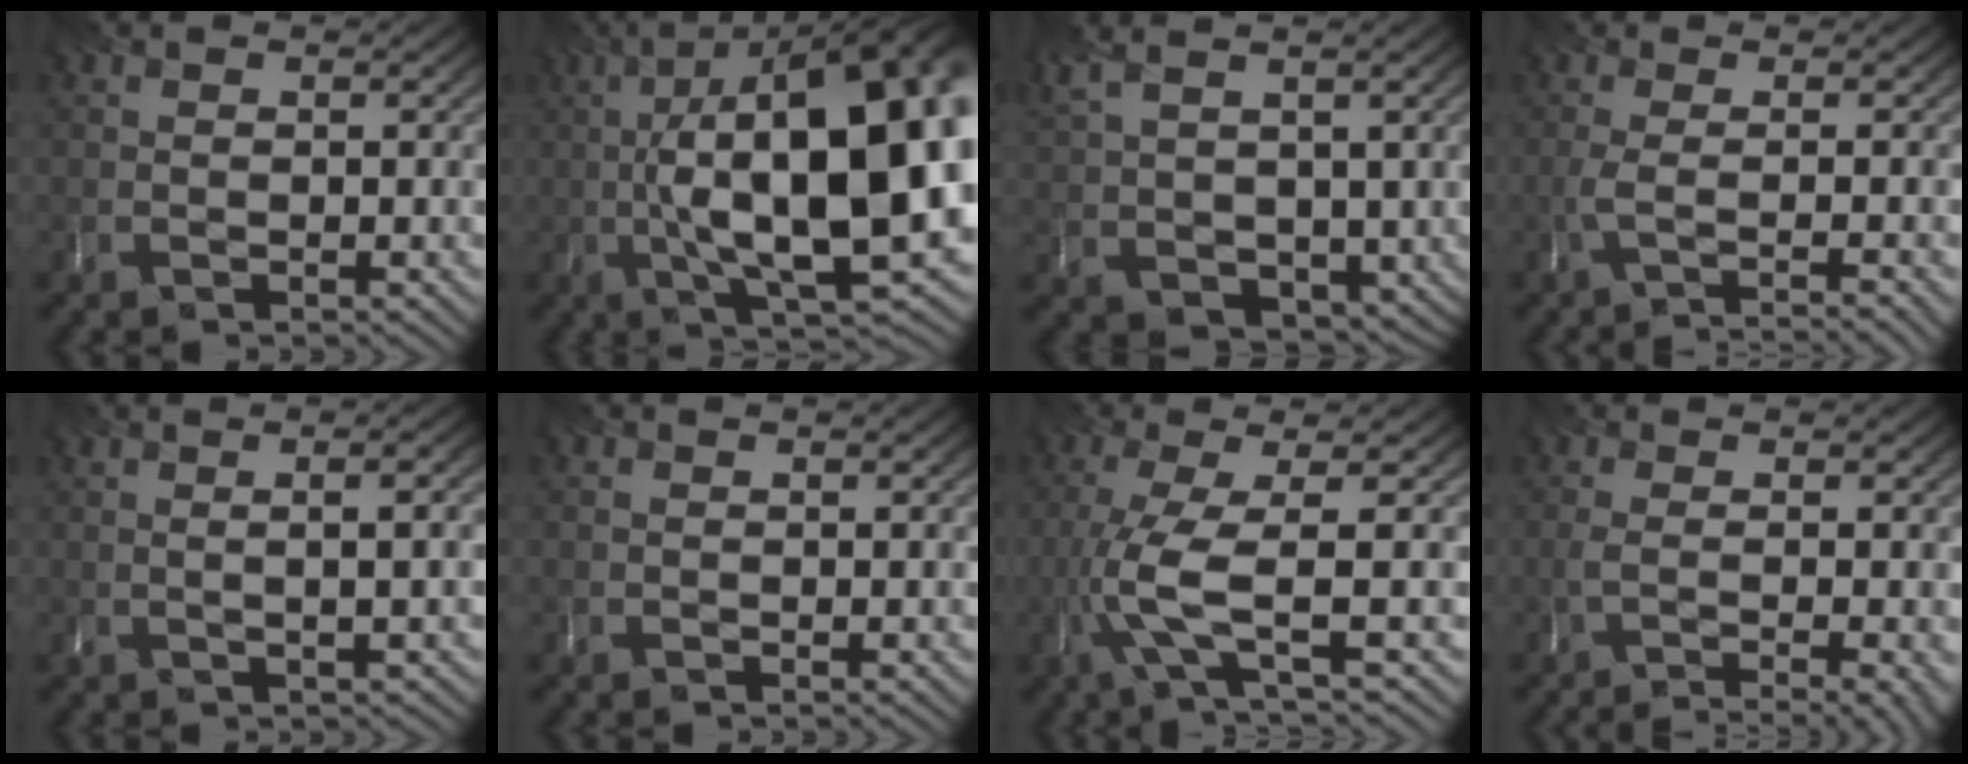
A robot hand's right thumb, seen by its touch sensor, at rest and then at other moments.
{"total": 18.1, "force": [-0.9, 7.0, 16.7], "torque": [-0.257, 0.017, -0.012]}
{"total": 5.0, "force": [2.3, 2.7, 3.6], "torque": [-0.115, -0.002, 0.060]}
{"total": 4.6, "force": [-1.8, 0.8, 4.1], "torque": [-0.058, -0.007, -0.039]}
{"total": 4.0, "force": [0.7, 1.1, 3.8], "torque": [-0.044, 0.021, -0.004]}
{"total": 0.0}
{"total": 6.0, "force": [-1.5, 0.9, 5.8], "torque": [-0.113, 0.004, -0.040]}
{"total": 6.7, "force": [-2.5, 1.8, 5.9], "torque": [-0.061, -0.012, -0.028]}